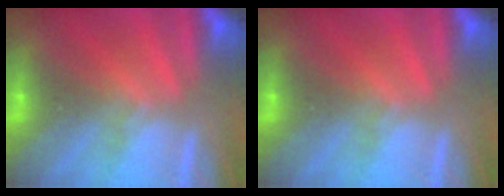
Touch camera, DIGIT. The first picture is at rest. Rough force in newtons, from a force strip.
{"total": 0.0}